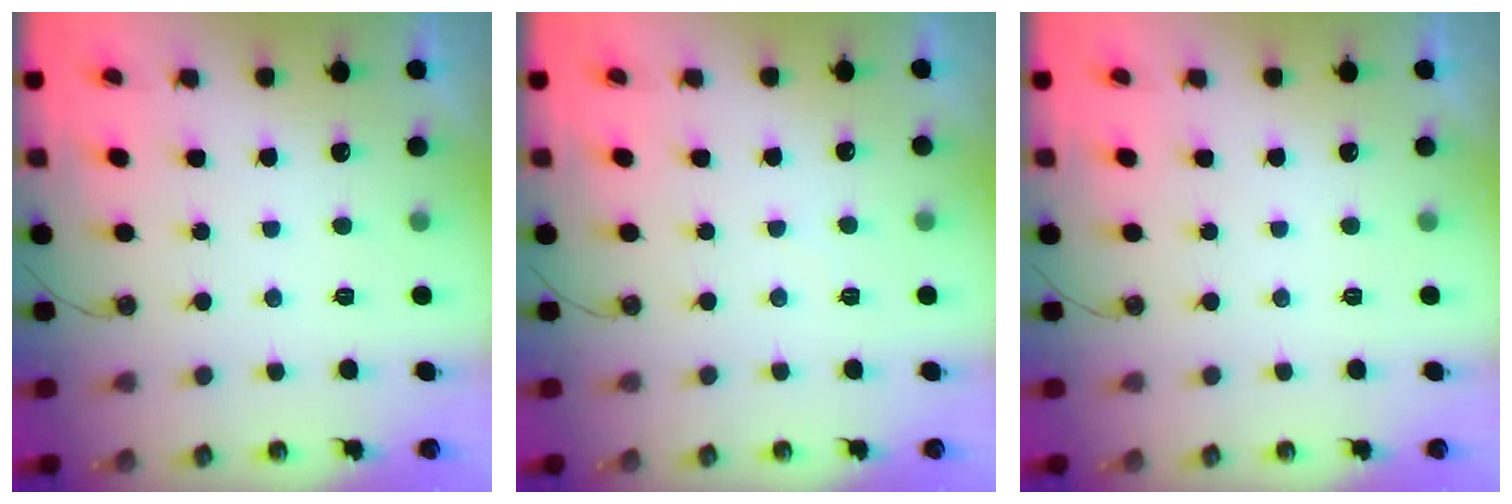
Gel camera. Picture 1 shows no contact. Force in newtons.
{"total": 1.8, "press": 1.8, "slide": 0.4}
{"total": 0.0}